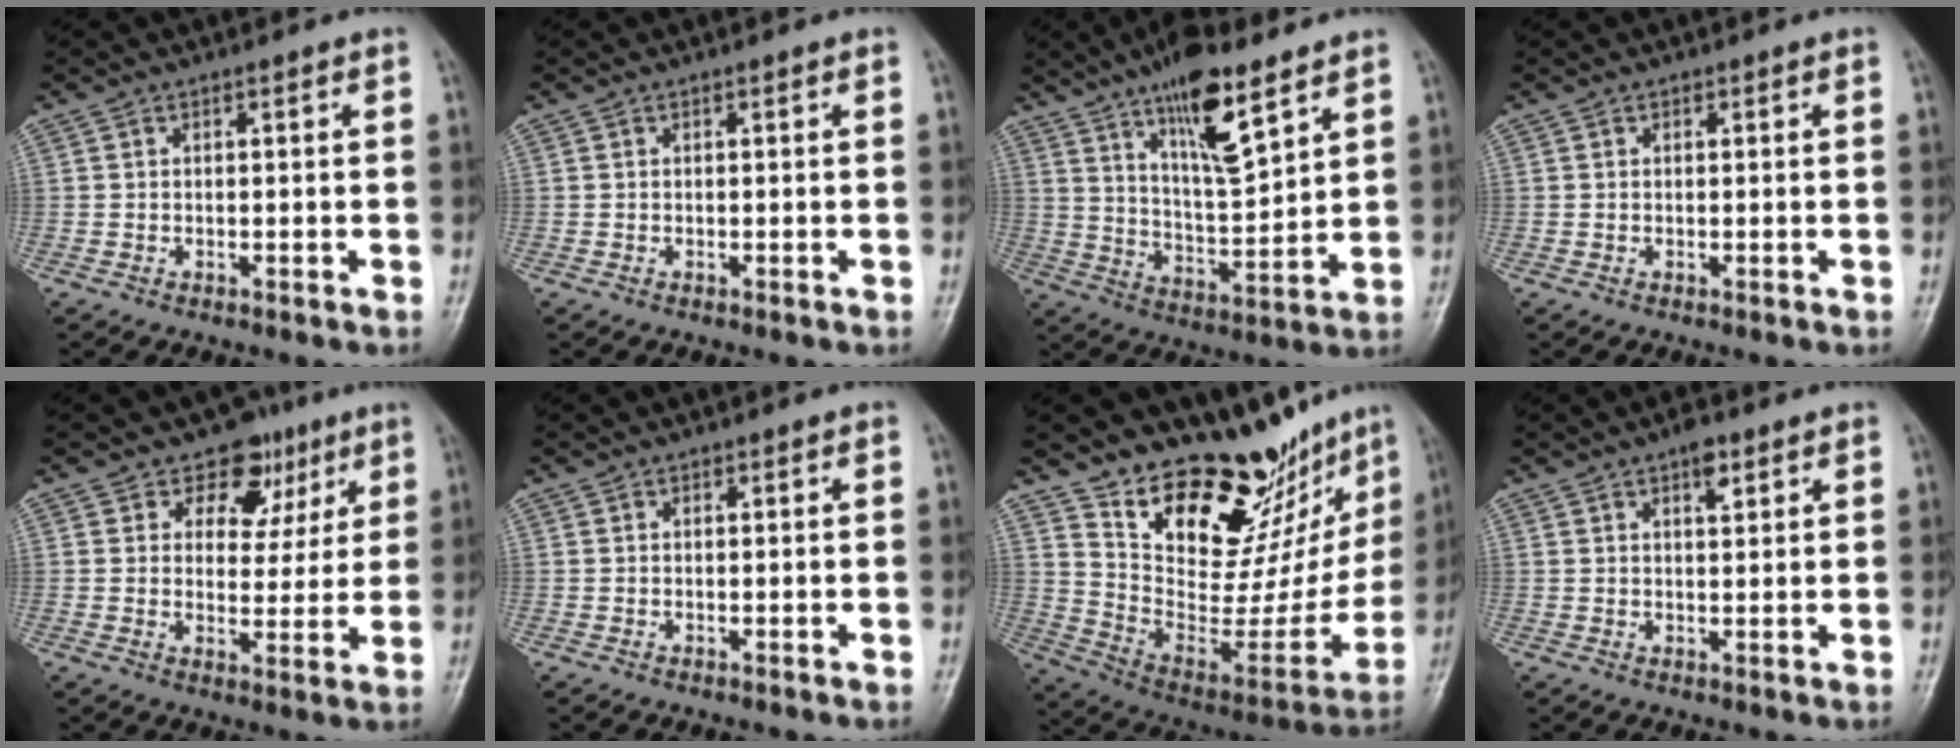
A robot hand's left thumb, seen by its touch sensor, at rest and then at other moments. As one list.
[{"total": 0.0}, {"total": 14.7, "force": [9.1, 4.3, 10.7], "torque": [-0.159, -0.053, 0.160]}, {"total": 0.0}, {"total": 8.4, "force": [4.8, 6.2, 2.9], "torque": [0.006, -0.015, 0.068]}, {"total": 0.0}, {"total": 22.9, "force": [18.2, 9.8, 9.8], "torque": [-0.085, -0.121, 0.287]}, {"total": 3.5, "force": [2.0, 1.5, 2.4], "torque": [-0.026, -0.006, 0.028]}]